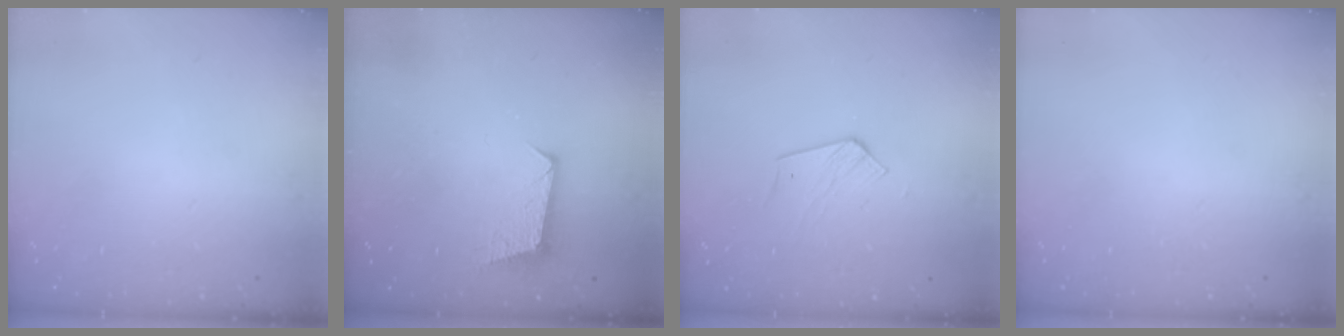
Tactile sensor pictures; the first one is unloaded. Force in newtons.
{"total": 7.1, "press": 7.1, "slide": 0.3}
{"total": 5.1, "press": 5.1, "slide": 0.5}
{"total": 0.0}